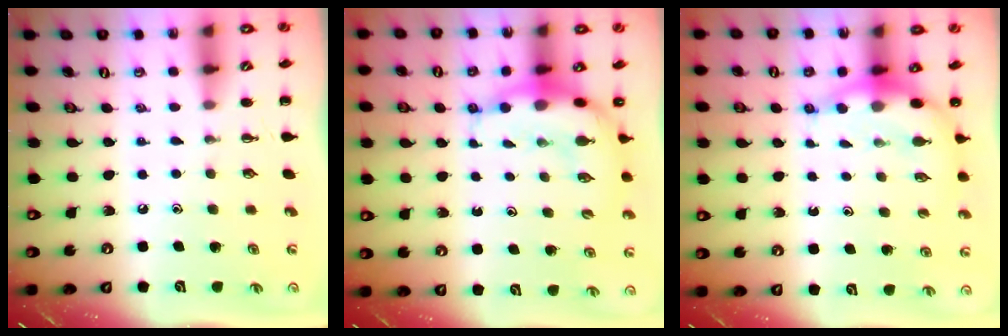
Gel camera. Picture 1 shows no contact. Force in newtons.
{"total": 8.5, "press": 8.2, "slide": 2.0}
{"total": 6.7, "press": 6.5, "slide": 1.9}